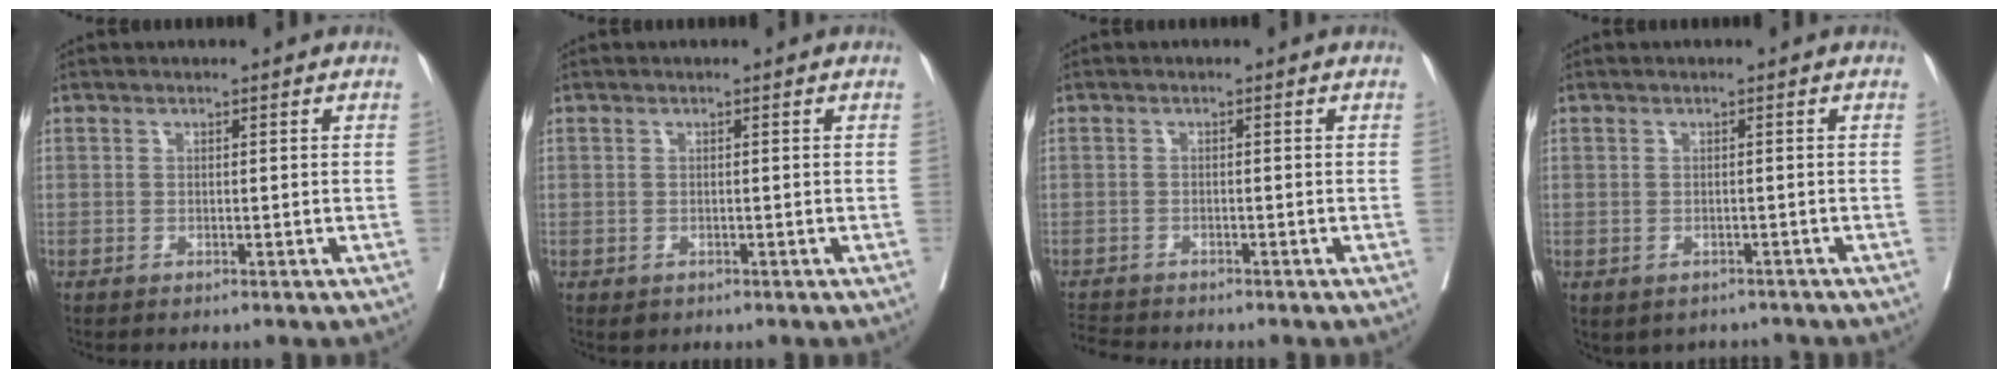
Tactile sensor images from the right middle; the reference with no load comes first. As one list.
[{"total": 1.0, "force": [-0.4, 0.8, 0.4], "torque": [-0.007, 0.001, 0.001]}, {"total": 3.6, "force": [-3.6, 0.2, 0.5], "torque": [-0.005, -0.014, -0.063]}, {"total": 3.5, "force": [-2.8, 2.1, 0.5], "torque": [0.003, 0.012, -0.034]}]